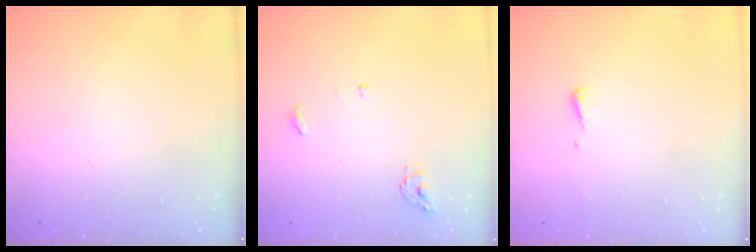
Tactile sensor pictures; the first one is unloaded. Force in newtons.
{"total": 4.3, "press": 4.3, "slide": 0.4}
{"total": 4.3, "press": 4.2, "slide": 0.4}